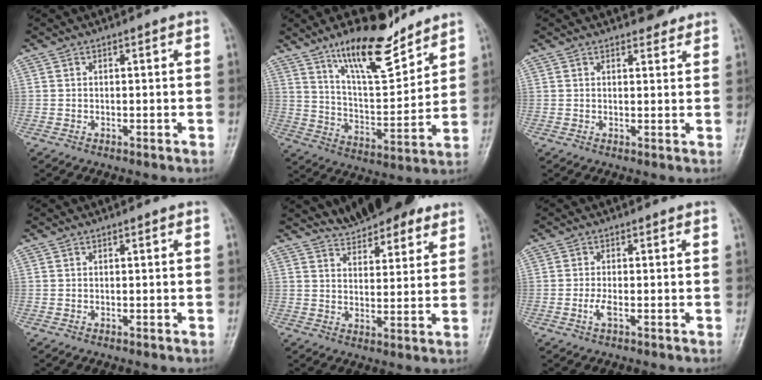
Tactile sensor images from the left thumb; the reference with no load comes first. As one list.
[{"total": 15.5, "force": [11.3, 4.7, 9.5], "torque": [-0.130, -0.077, 0.201]}, {"total": 2.7, "force": [2.3, 1.1, 0.7], "torque": [0.009, -0.013, 0.029]}, {"total": 0.0}, {"total": 11.3, "force": [9.3, 4.4, 4.9], "torque": [-0.041, -0.036, 0.137]}, {"total": 2.3, "force": [-0.7, 0.8, 2.1], "torque": [-0.046, 0.003, -0.015]}]